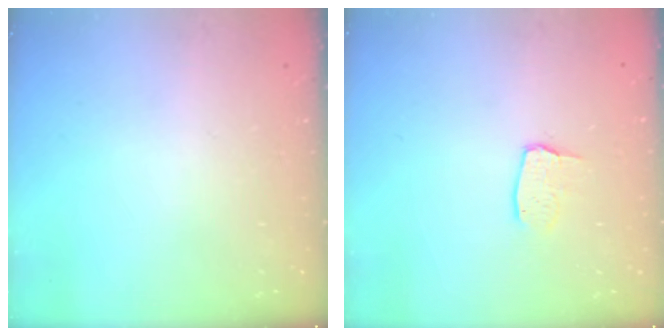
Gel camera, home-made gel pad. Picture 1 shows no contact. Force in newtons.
{"total": 3.0, "press": 3.0, "slide": 0.2}